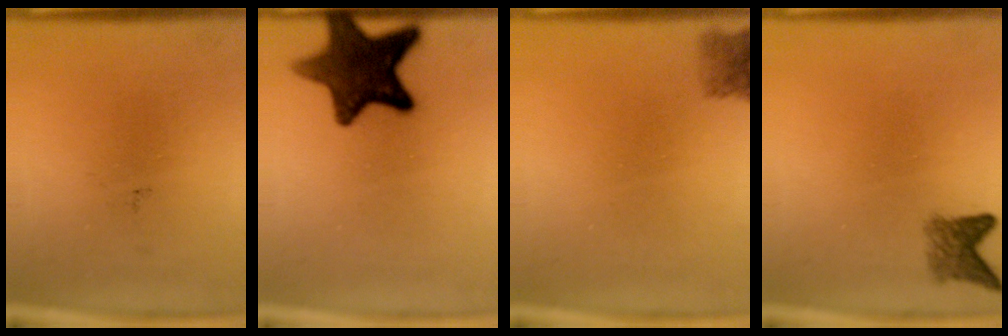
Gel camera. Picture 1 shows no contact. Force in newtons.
{"total": 13.2}
{"total": 2.3}
{"total": 2.8}